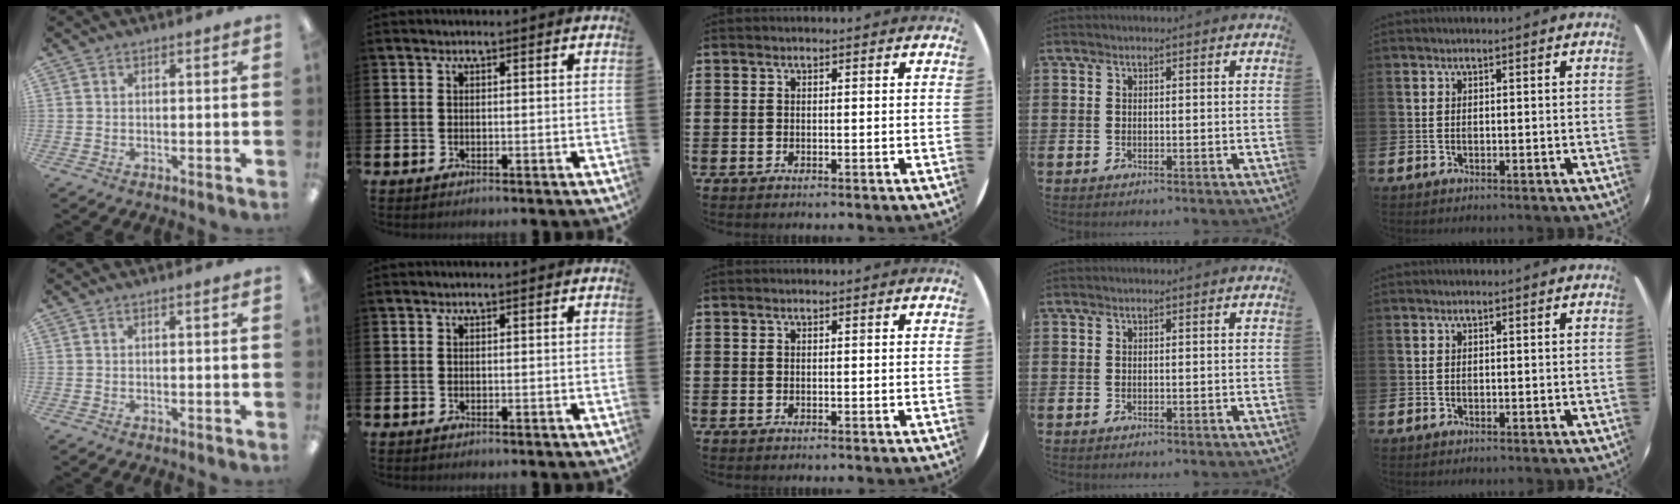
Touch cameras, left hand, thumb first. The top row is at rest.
{}